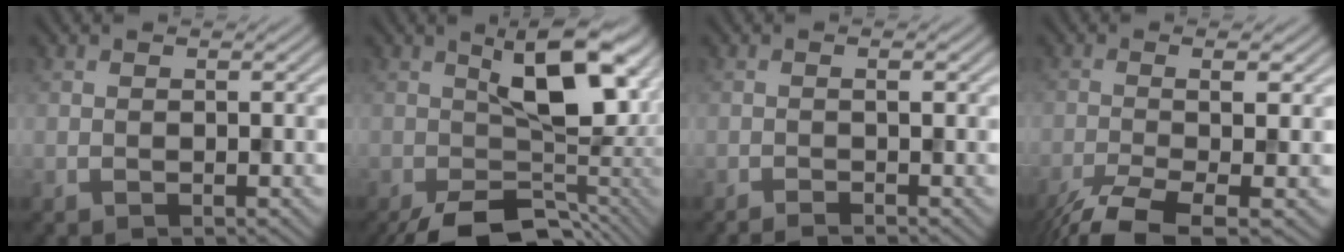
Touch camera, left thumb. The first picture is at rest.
{"total": 12.7, "force": [-2.3, 6.3, 10.8], "torque": [-0.169, -0.013, -0.031]}
{"total": 1.5, "force": [-0.8, 0.0, 1.2], "torque": [-0.015, 0.007, -0.019]}
{"total": 7.0, "force": [-3.4, 1.3, 6.0], "torque": [-0.097, -0.006, -0.069]}